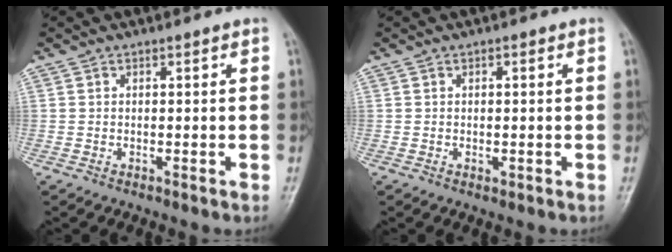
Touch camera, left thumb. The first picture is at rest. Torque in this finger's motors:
{"motor_torque": [-0.12, -0.05, 0.06, 0.07, 0.01]}